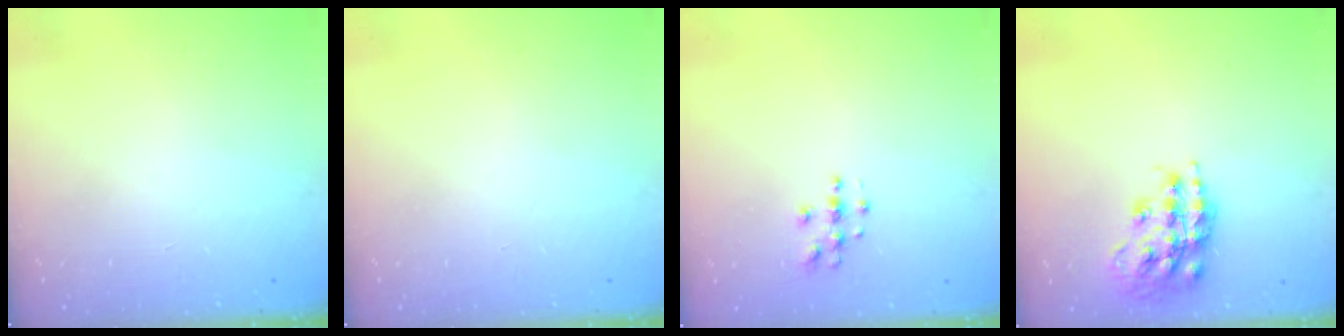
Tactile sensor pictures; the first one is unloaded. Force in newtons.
{"total": 0.0}
{"total": 3.6, "press": 3.6, "slide": 0.4}
{"total": 16.8, "press": 16.7, "slide": 1.5}